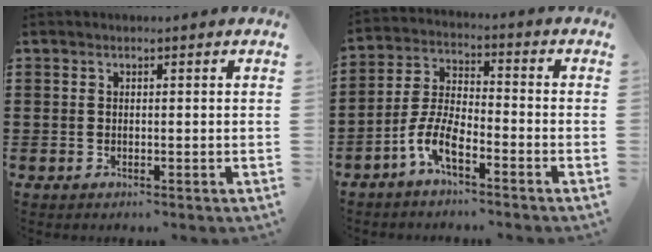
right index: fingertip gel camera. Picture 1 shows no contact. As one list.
[{"total": 6.5, "force": [-4.3, 1.8, 4.5], "torque": [-0.118, -0.008, -0.089]}]